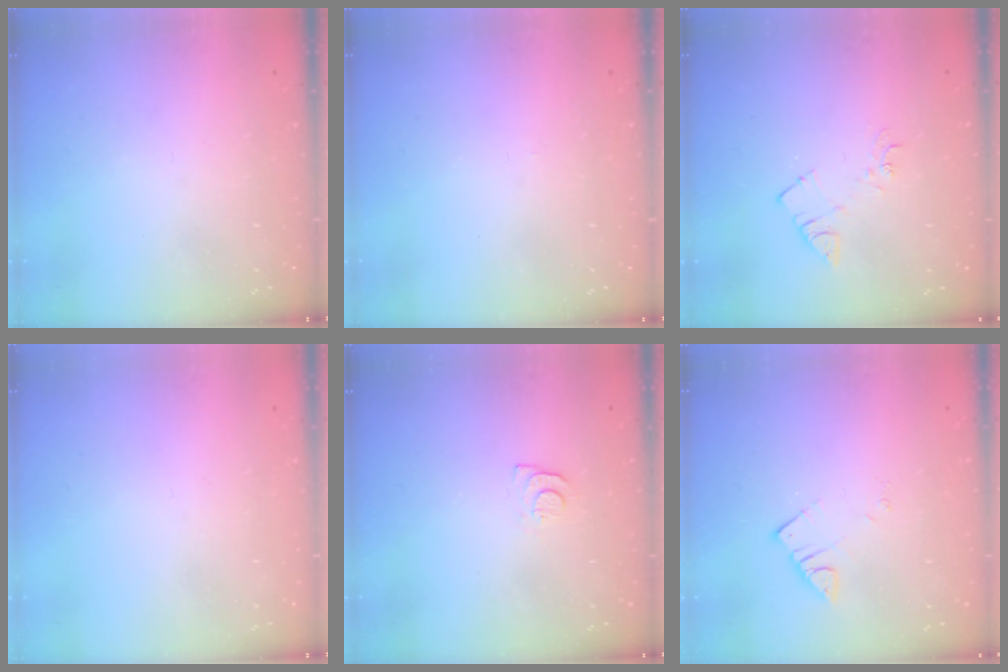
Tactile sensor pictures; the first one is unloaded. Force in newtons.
{"total": 2.4, "press": 2.4, "slide": 0.4}
{"total": 7.5, "press": 7.5, "slide": 0.7}
{"total": 1.6, "press": 1.6, "slide": 0.1}
{"total": 6.9, "press": 6.9, "slide": 0.5}
{"total": 2.7, "press": 2.7, "slide": 0.2}